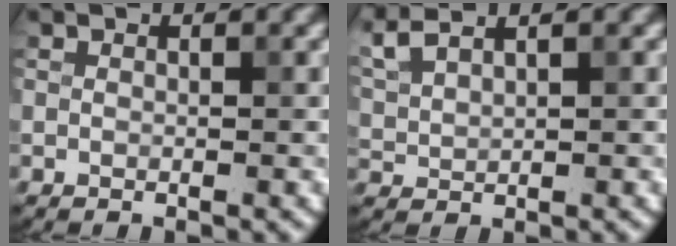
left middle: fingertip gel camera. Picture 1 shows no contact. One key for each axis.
{"total": 4.2, "fx": 3.3, "fy": 1.1, "fz": 2.3, "tx": -0.065, "ty": 0.023, "tz": 0.058}